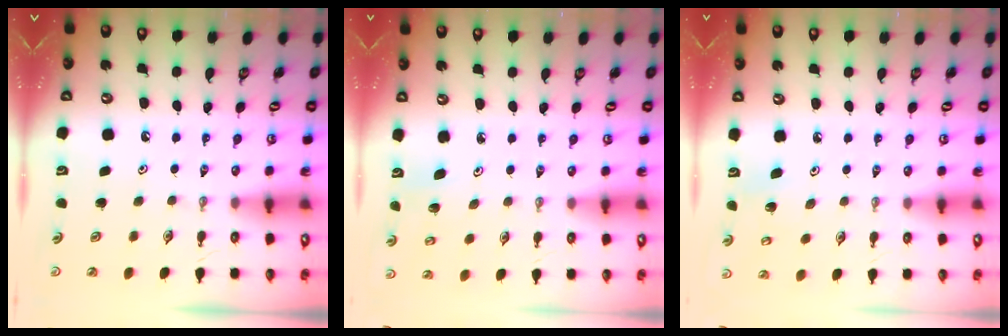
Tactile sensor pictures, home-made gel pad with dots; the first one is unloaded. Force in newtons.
{"total": 4.0, "press": 3.6, "slide": 1.7}
{"total": 5.3, "press": 5.3, "slide": 0.5}